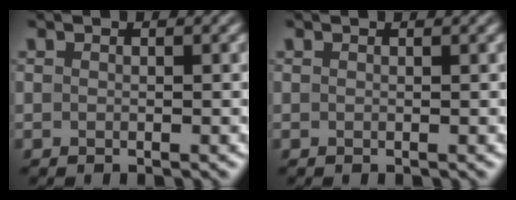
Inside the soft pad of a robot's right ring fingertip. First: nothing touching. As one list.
[{"total": 0.0}]